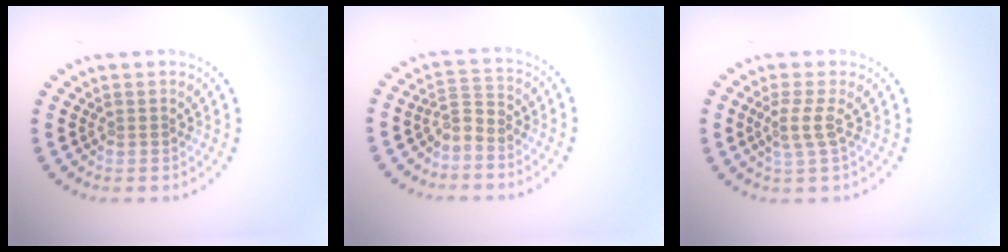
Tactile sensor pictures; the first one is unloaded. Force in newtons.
{"total": 2.1, "press": 1.4, "slide": 1.6}
{"total": 2.0, "press": 1.6, "slide": 1.3}